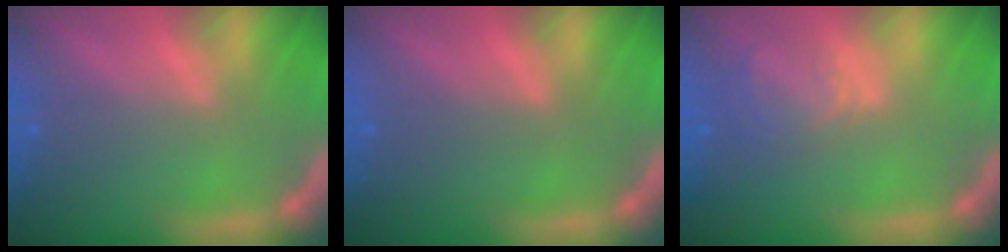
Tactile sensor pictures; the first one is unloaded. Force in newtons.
{"total": 0.0}
{"total": 2.9}